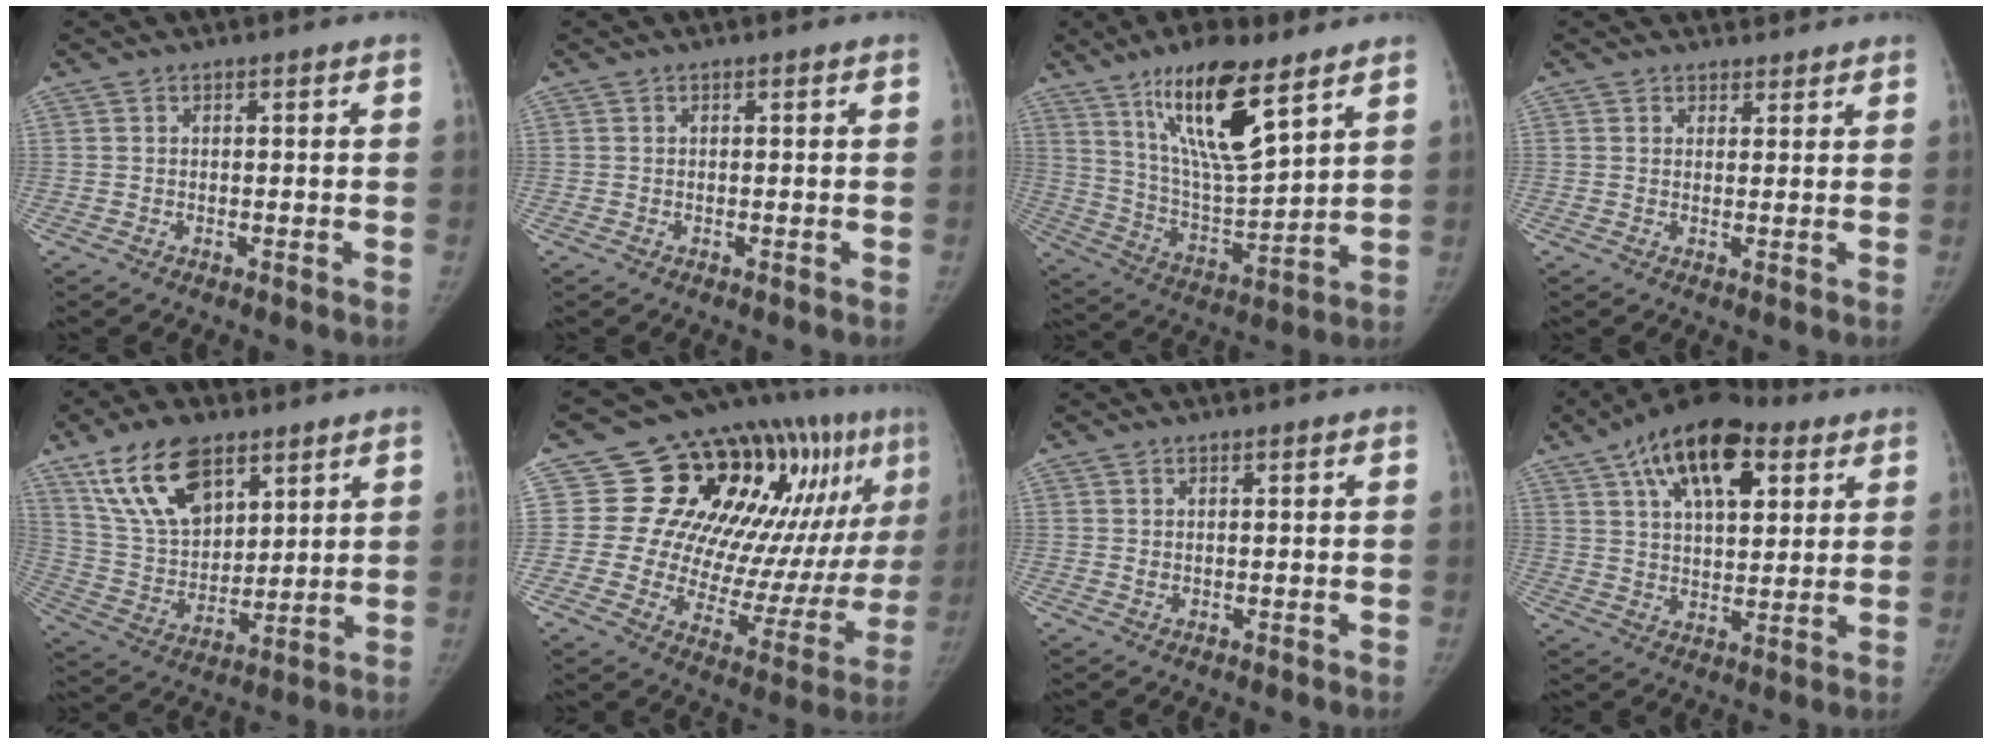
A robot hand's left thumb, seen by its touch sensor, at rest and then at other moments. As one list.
[{"total": 0.0}, {"total": 17.4, "force": [10.3, 4.4, 13.3], "torque": [-0.223, -0.056, 0.198]}, {"total": 2.4, "force": [2.1, 1.2, -0.3], "torque": [0.028, -0.012, 0.024]}, {"total": 16.8, "force": [10.0, 9.0, 10.0], "torque": [-0.150, -0.037, 0.197]}, {"total": 25.5, "force": [9.8, 13.5, 19.3], "torque": [-0.209, -0.008, 0.155]}, {"total": 0.8, "force": [0.5, 0.4, 0.5], "torque": [-0.005, -0.004, 0.012]}, {"total": 17.8, "force": [8.5, 8.9, 12.8], "torque": [-0.180, -0.012, 0.138]}]